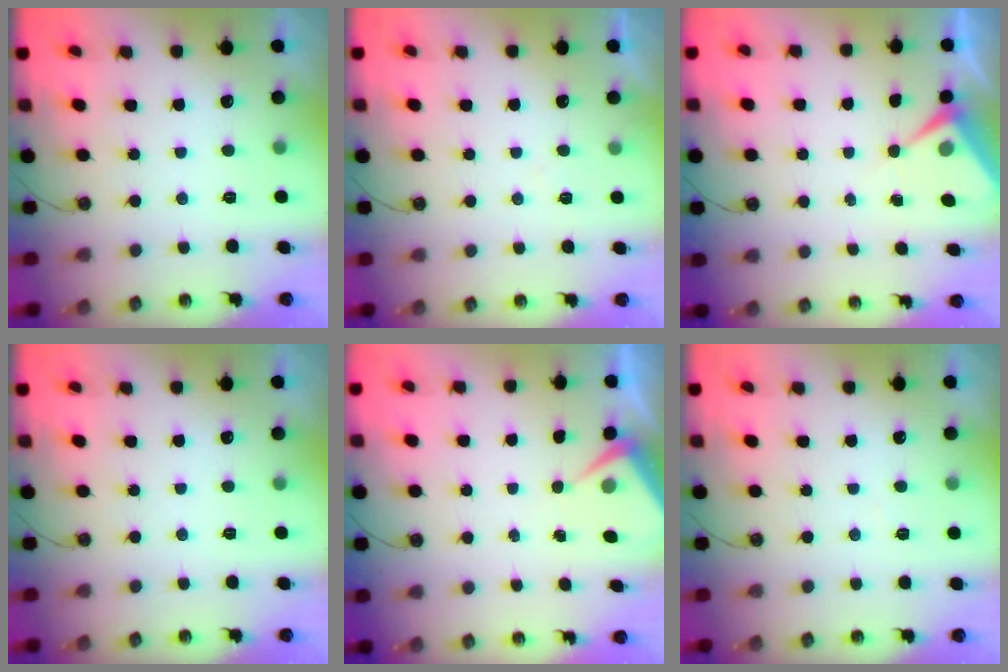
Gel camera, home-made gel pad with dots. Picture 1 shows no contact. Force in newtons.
{"total": 4.2, "press": 4.1, "slide": 0.7}
{"total": 6.0, "press": 6.0, "slide": 0.7}
{"total": 0.0}
{"total": 4.0, "press": 4.0, "slide": 0.5}
{"total": 2.6, "press": 2.6, "slide": 0.4}